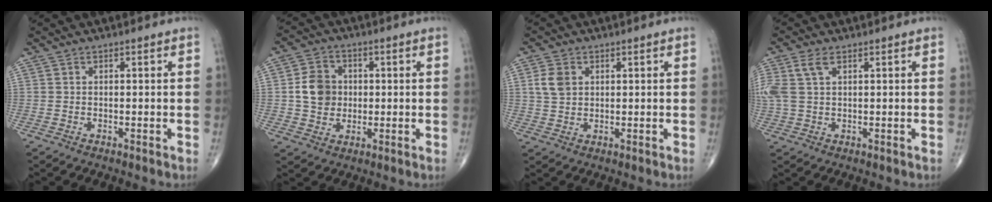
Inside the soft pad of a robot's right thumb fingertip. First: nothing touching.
{"total": 7.6, "force": [0.4, 6.5, 3.9], "torque": [-0.050, 0.006, 0.002]}
{"total": 4.4, "force": [1.2, 3.2, 2.7], "torque": [-0.046, 0.001, 0.026]}
{"total": 6.0, "force": [2.2, 3.2, 4.6], "torque": [-0.133, 0.016, 0.047]}